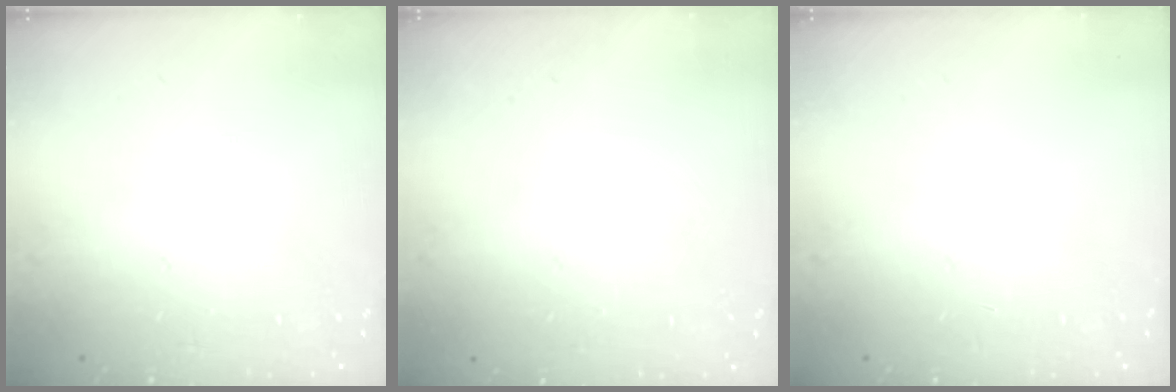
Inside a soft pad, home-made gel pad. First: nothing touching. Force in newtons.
{"total": 0.0}
{"total": 0.0}